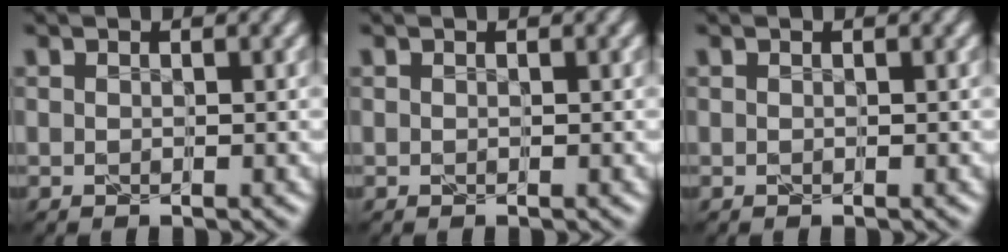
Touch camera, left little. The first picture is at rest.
{"total": 0.0}
{"total": 0.0}